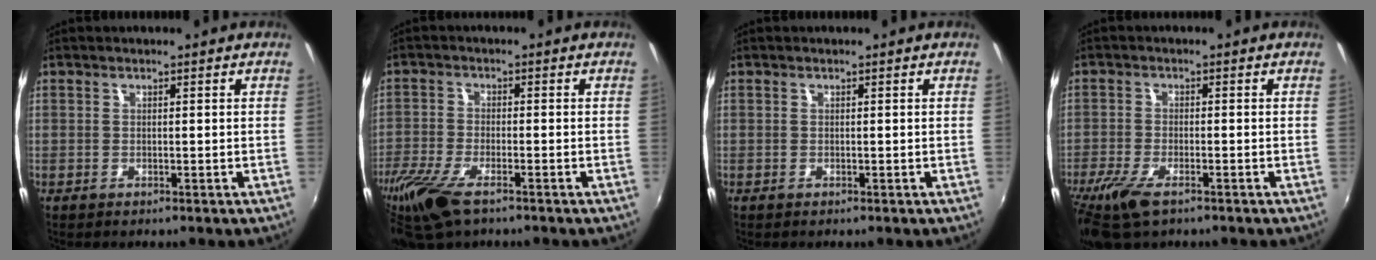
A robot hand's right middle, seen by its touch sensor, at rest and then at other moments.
{"total": 12.1, "force": [-8.1, 4.3, 7.9], "torque": [-0.192, -0.044, -0.157]}
{"total": 0.0}
{"total": 9.1, "force": [-5.9, 3.3, 6.1], "torque": [-0.152, -0.032, -0.114]}